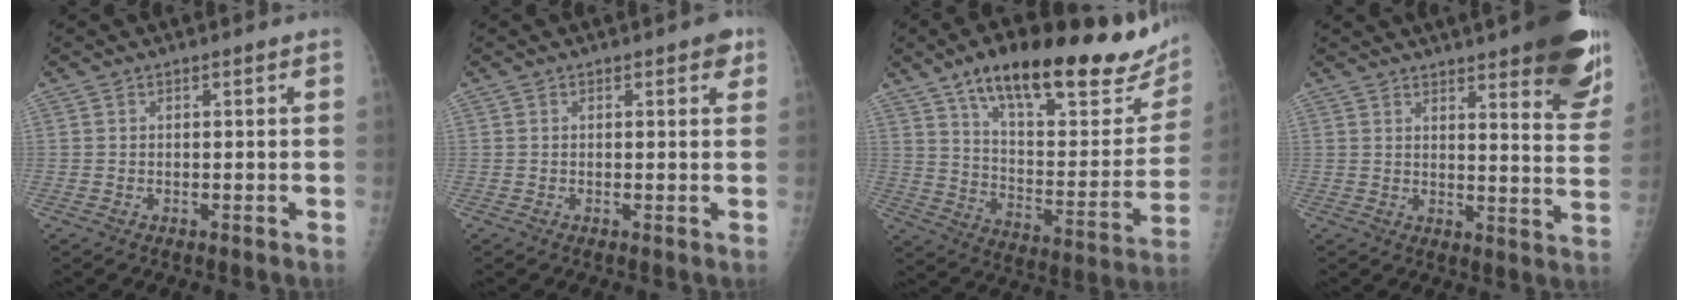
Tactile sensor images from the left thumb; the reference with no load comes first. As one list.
[{"total": 2.4, "force": [1.3, 1.0, 1.7], "torque": [-0.010, -0.001, 0.011]}, {"total": 30.4, "force": [19.8, 9.8, 20.9], "torque": [-0.271, -0.052, 0.297]}, {"total": 20.7, "force": [13.8, 4.6, 14.7], "torque": [-0.163, -0.065, 0.165]}]